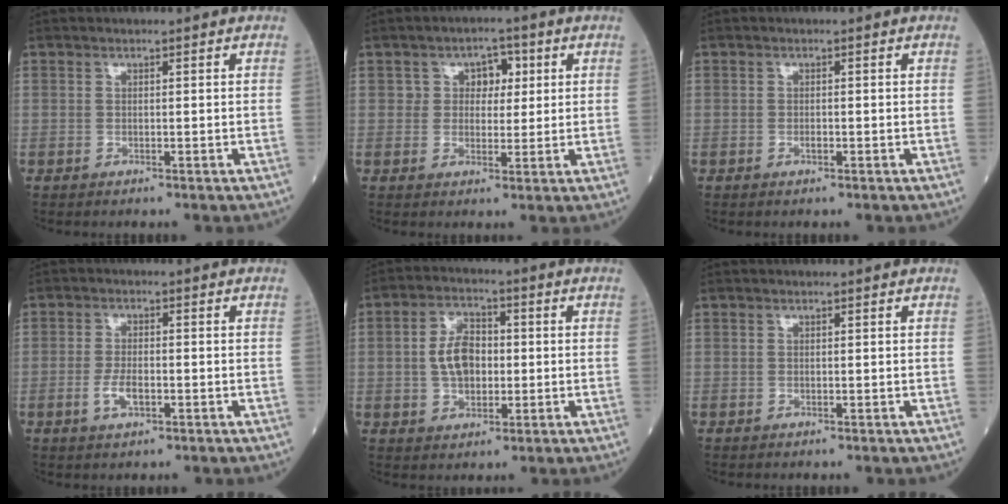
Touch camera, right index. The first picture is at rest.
{"total": 4.4, "force": [1.2, 3.4, 2.5], "torque": [-0.022, 0.009, 0.015]}
{"total": 0.7, "force": [-0.3, 0.2, 0.6], "torque": [-0.012, 0.001, -0.003]}
{"total": 3.6, "force": [-1.3, 1.3, 3.1], "torque": [-0.061, 0.002, -0.021]}
{"total": 6.9, "force": [0.0, 4.4, 5.3], "torque": [-0.105, 0.013, 0.000]}
{"total": 0.0}